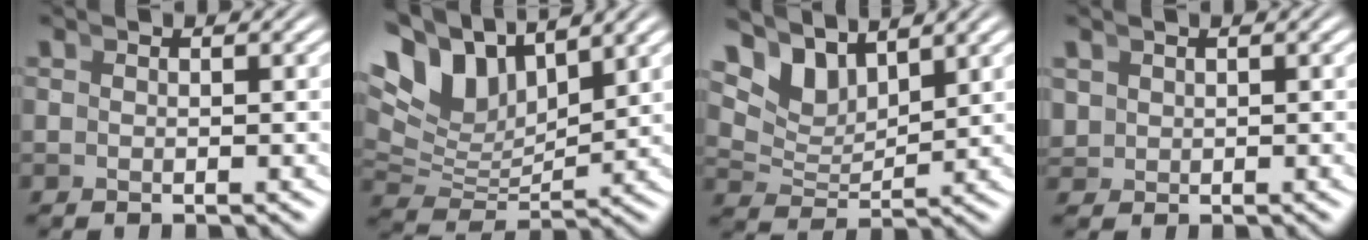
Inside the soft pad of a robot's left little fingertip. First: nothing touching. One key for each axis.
{"total": 9.3, "fx": 4.1, "fy": 5.9, "fz": 5.9, "tx": -0.123, "ty": 0.009, "tz": 0.066}
{"total": 6.7, "fx": 3.6, "fy": 4.2, "fz": 3.9, "tx": -0.085, "ty": 0.000, "tz": 0.061}
{"total": 1.6, "fx": 0.6, "fy": 1.4, "fz": 0.5, "tx": -0.020, "ty": -0.011, "tz": 0.020}